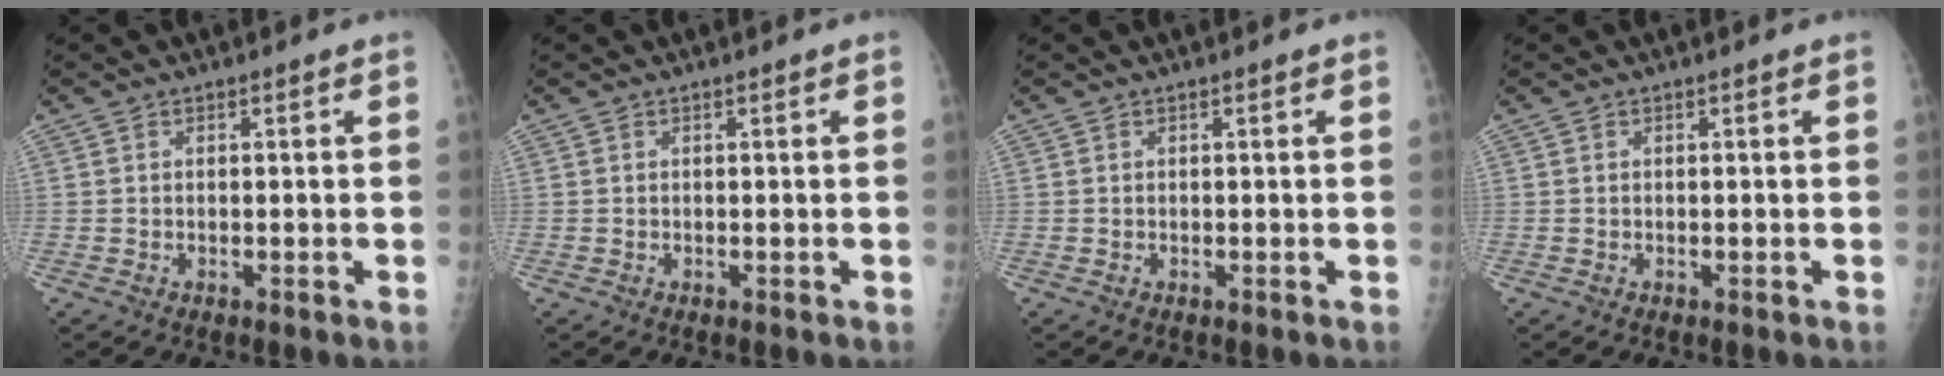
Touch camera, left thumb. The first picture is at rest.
{"total": 0.0}
{"total": 0.0}
{"total": 0.0}